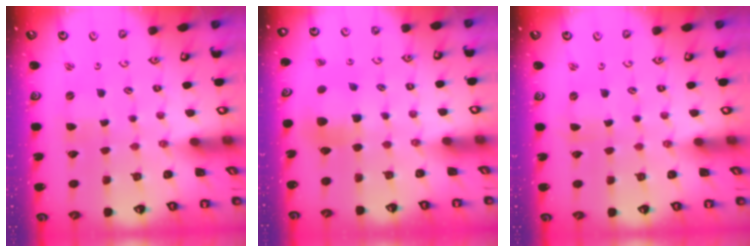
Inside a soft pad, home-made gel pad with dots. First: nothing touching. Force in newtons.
{"total": 6.2, "press": 6.2, "slide": 0.3}
{"total": 0.0}